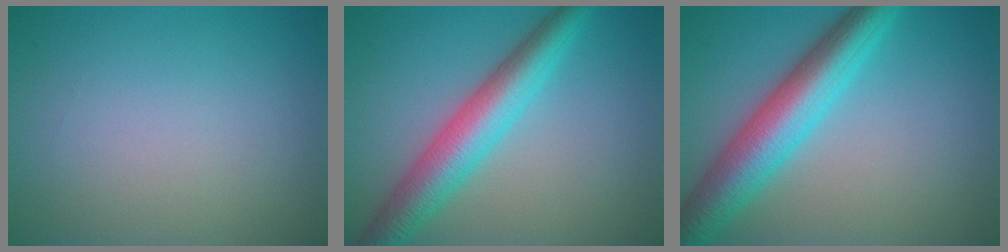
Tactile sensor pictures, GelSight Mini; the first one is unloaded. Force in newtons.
{"total": 6.3, "press": 6.3, "slide": 0.1}
{"total": 7.5, "press": 7.5, "slide": 0.2}